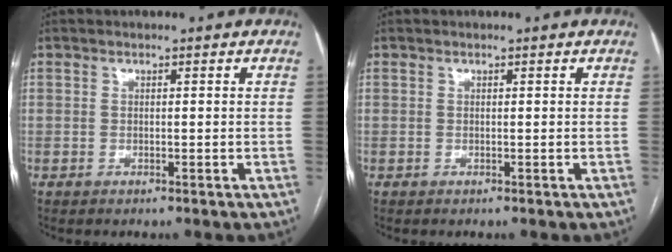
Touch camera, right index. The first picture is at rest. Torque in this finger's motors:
{"motor_torque": [0.07, 0.08, 0.04, 0.01]}